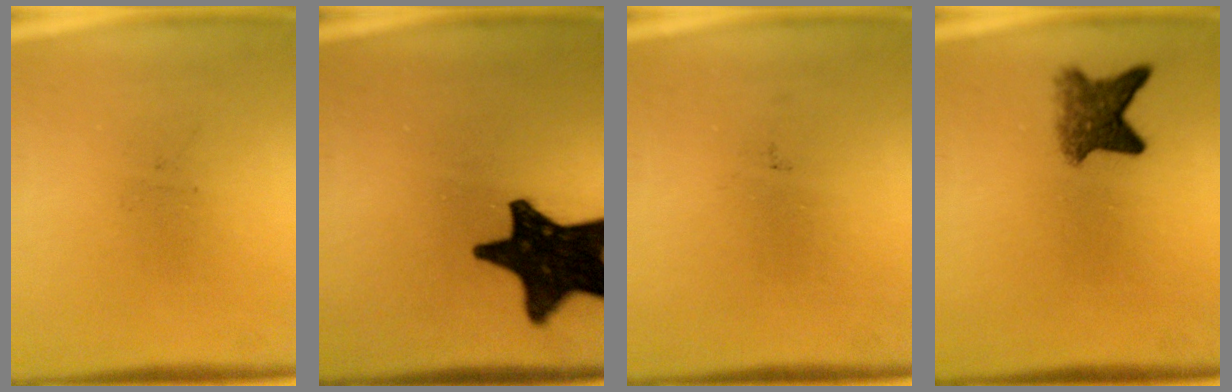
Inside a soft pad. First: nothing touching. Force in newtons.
{"total": 18.2}
{"total": 0.0}
{"total": 4.9}